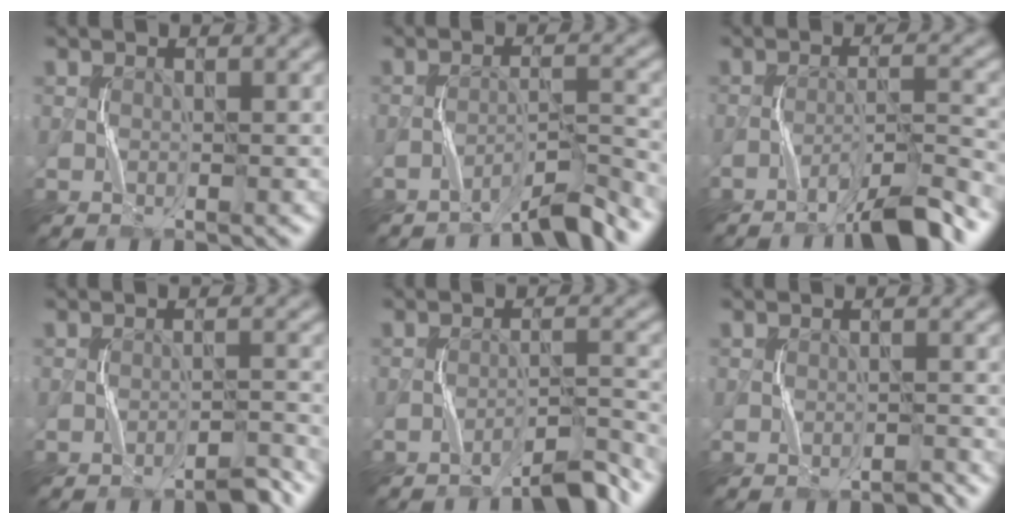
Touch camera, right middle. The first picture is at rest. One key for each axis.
{"total": 3.9, "fx": -3.7, "fy": -0.1, "fz": 1.3, "tx": -0.020, "ty": 0.011, "tz": -0.069}
{"total": 5.8, "fx": -4.6, "fy": 0.4, "fz": 3.4, "tx": -0.051, "ty": 0.010, "tz": -0.080}
{"total": 2.1, "fx": -2.0, "fy": 0.1, "fz": 0.7, "tx": -0.011, "ty": 0.009, "tz": -0.034}
{"total": 3.5, "fx": -3.3, "fy": 0.0, "fz": 1.3, "tx": -0.018, "ty": 0.015, "tz": -0.054}
{"total": 1.0, "fx": -1.0, "fy": 0.0, "fz": 0.0, "tx": -0.002, "ty": 0.005, "tz": -0.017}